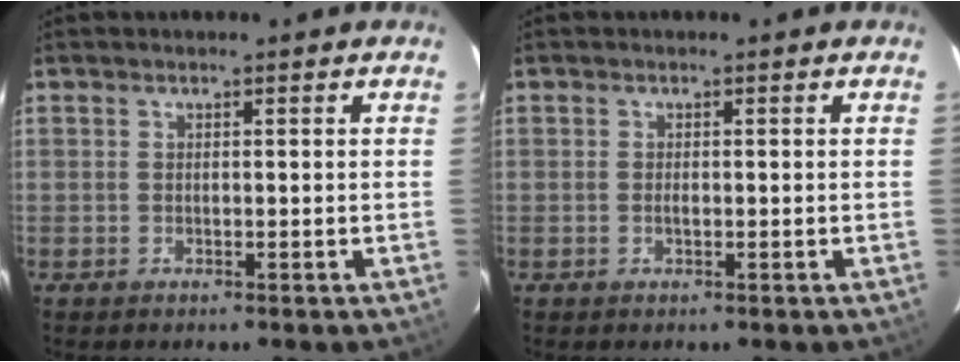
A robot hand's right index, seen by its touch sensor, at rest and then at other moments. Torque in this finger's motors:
{"motor_torque": [0.17, -0.11, 0.08, 0.03]}